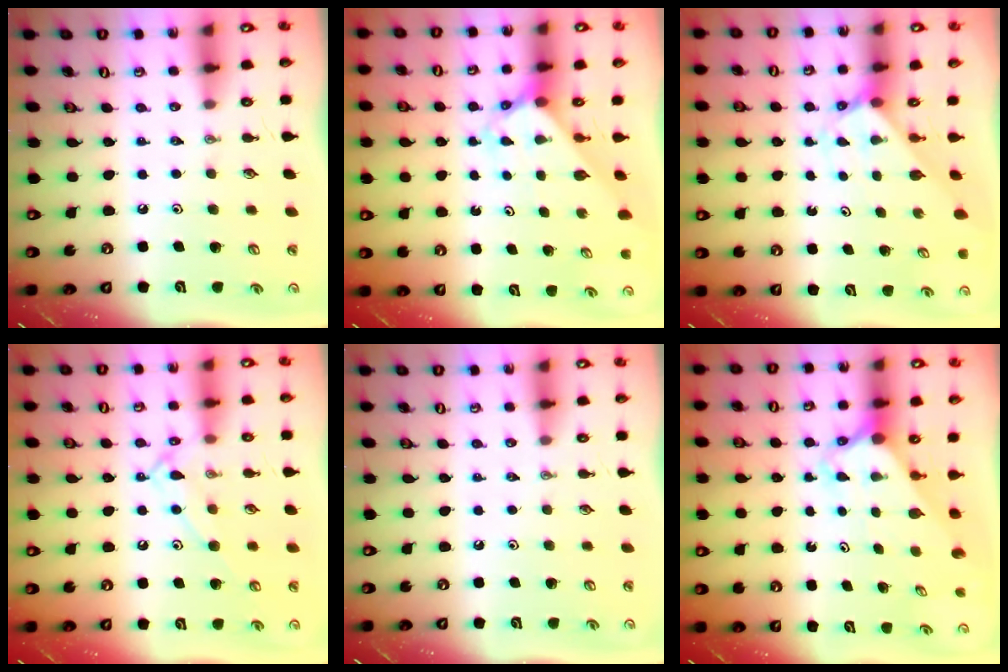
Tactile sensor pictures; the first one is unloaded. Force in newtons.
{"total": 2.7, "press": 2.7, "slide": 0.2}
{"total": 2.1, "press": 2.1, "slide": 0.1}
{"total": 11.4, "press": 11.4, "slide": 0.8}
{"total": 0.0}
{"total": 2.6, "press": 2.6, "slide": 0.2}